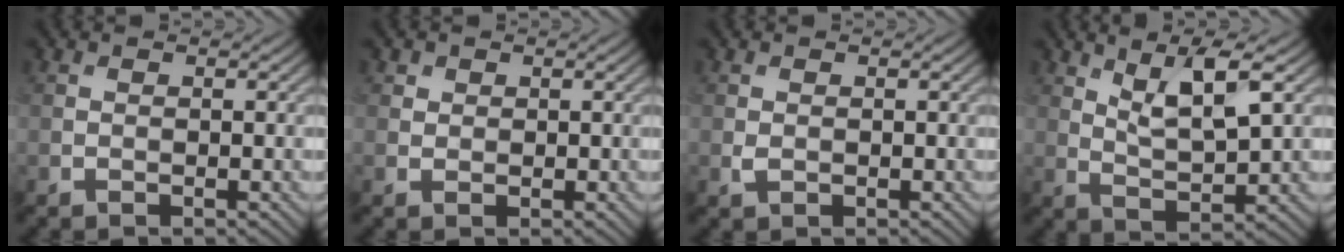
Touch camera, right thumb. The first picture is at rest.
{"total": 1.4, "force": [0.7, 1.1, 0.3], "torque": [-0.001, -0.002, 0.009]}
{"total": 0.8, "force": [0.0, 0.6, 0.5], "torque": [-0.013, -0.003, 0.002]}
{"total": 7.1, "force": [3.6, 1.9, 5.8], "torque": [-0.107, -0.006, 0.073]}